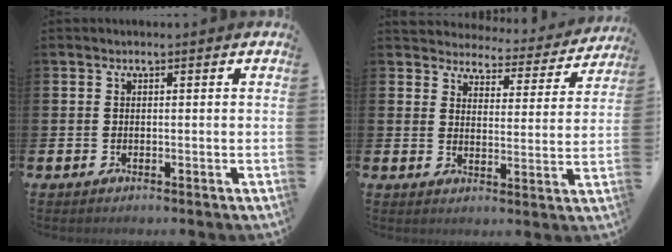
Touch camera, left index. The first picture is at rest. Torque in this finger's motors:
{"motor_torque": [0.99, -1.14, 0.17, -0.01]}